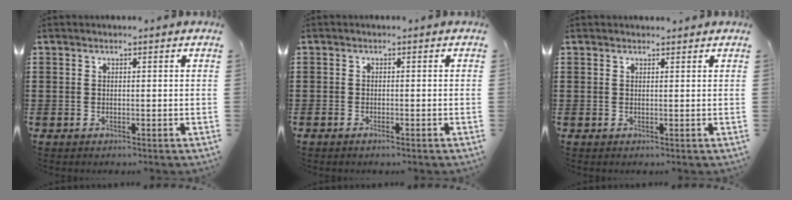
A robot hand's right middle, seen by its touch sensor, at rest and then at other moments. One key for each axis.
{"total": 0.7, "fx": -0.6, "fy": 0.1, "fz": 0.3, "tx": -0.009, "ty": -0.003, "tz": -0.011}
{"total": 0.6, "fx": 0.6, "fy": 0.1, "fz": -0.1, "tx": 0.007, "ty": -0.004, "tz": 0.009}